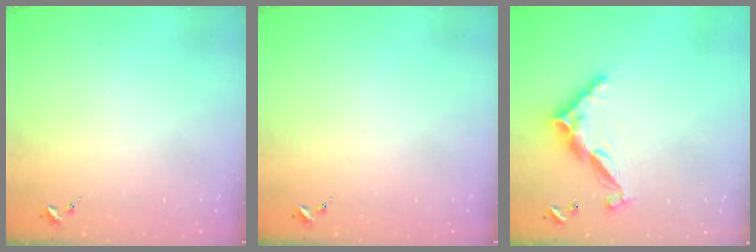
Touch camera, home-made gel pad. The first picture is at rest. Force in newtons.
{"total": 0.0}
{"total": 11.7, "press": 11.7, "slide": 0.3}